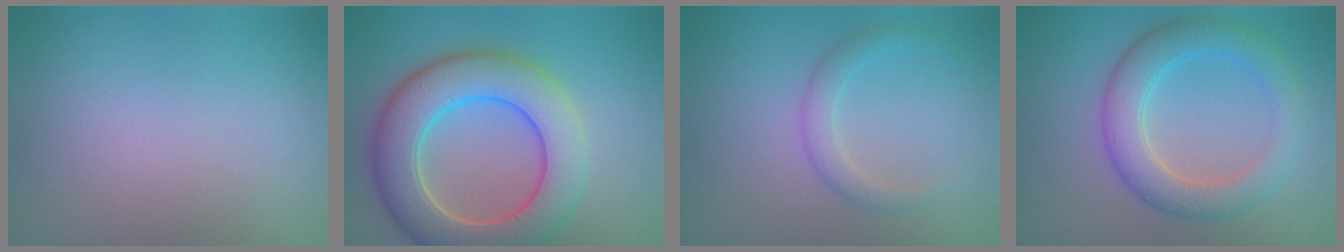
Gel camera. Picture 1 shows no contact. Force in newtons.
{"total": 8.9, "press": 8.9, "slide": 0.3}
{"total": 1.7, "press": 1.7, "slide": 0.1}
{"total": 4.9, "press": 4.9, "slide": 0.2}